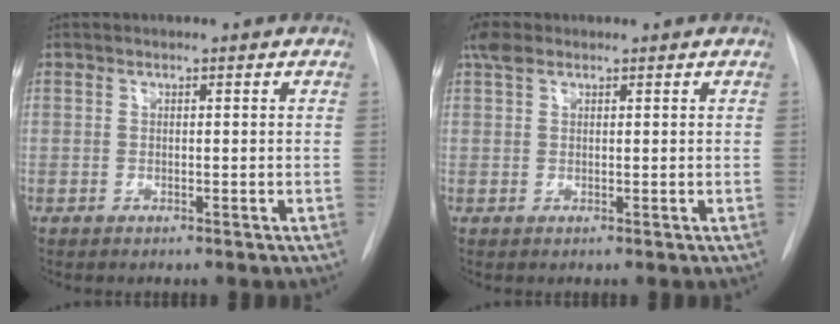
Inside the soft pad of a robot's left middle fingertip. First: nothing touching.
{"total": 2.5, "force": [1.7, 1.3, 1.2], "torque": [-0.031, 0.020, 0.034]}